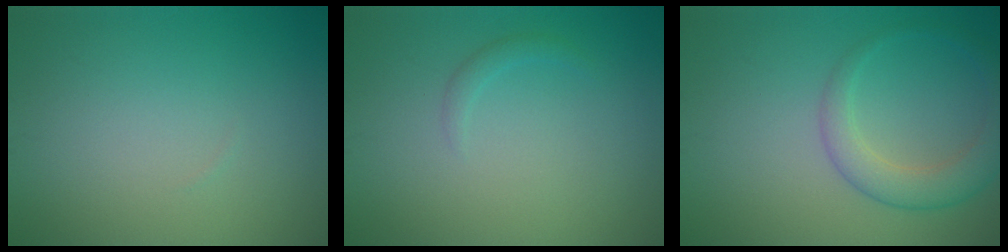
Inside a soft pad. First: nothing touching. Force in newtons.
{"total": 0.9, "press": 0.9, "slide": 0.0}
{"total": 2.9, "press": 2.8, "slide": 0.1}